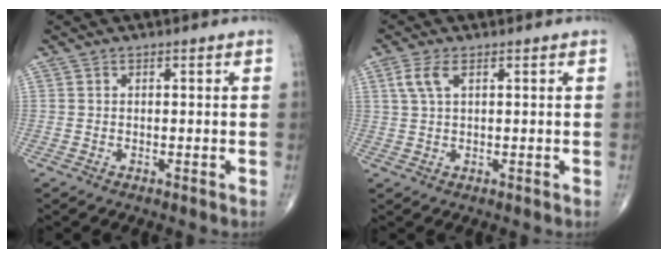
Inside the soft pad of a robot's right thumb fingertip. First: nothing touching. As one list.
[{"total": 3.8, "force": [1.5, 1.4, 3.2], "torque": [-0.083, 0.008, 0.036]}]